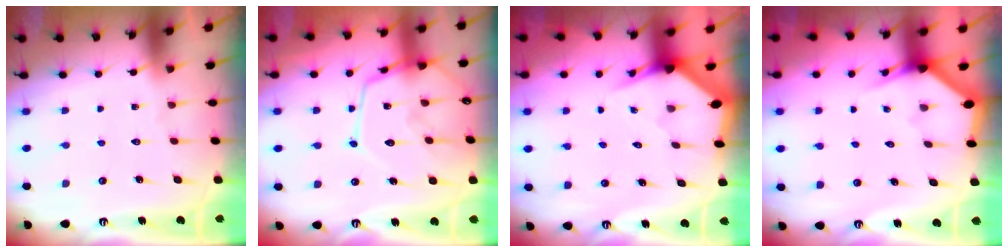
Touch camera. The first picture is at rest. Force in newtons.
{"total": 15.2, "press": 15.2, "slide": 0.9}
{"total": 3.4, "press": 3.4, "slide": 0.2}
{"total": 3.5, "press": 3.5, "slide": 0.1}